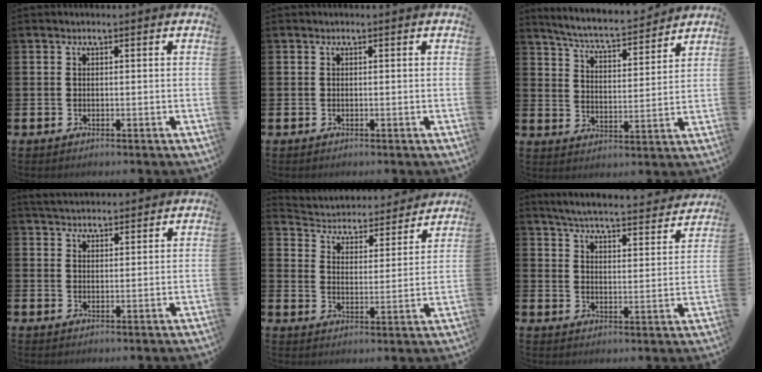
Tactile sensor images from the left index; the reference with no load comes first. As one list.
[{"total": 0.0}, {"total": 6.2, "force": [6.0, 0.5, 1.7], "torque": [-0.060, -0.043, 0.102]}, {"total": 3.7, "force": [3.7, 0.6, 0.3], "torque": [-0.014, -0.015, 0.069]}, {"total": 4.1, "force": [3.9, 1.4, 0.3], "torque": [-0.036, -0.036, 0.059]}, {"total": 5.6, "force": [5.5, 0.3, 1.4], "torque": [-0.044, -0.043, 0.092]}]